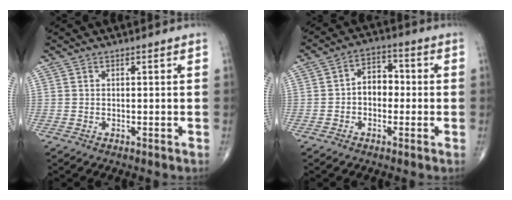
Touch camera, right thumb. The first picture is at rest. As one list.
[{"total": 5.9, "force": [-0.6, 4.3, 4.1], "torque": [-0.041, 0.022, -0.021]}]